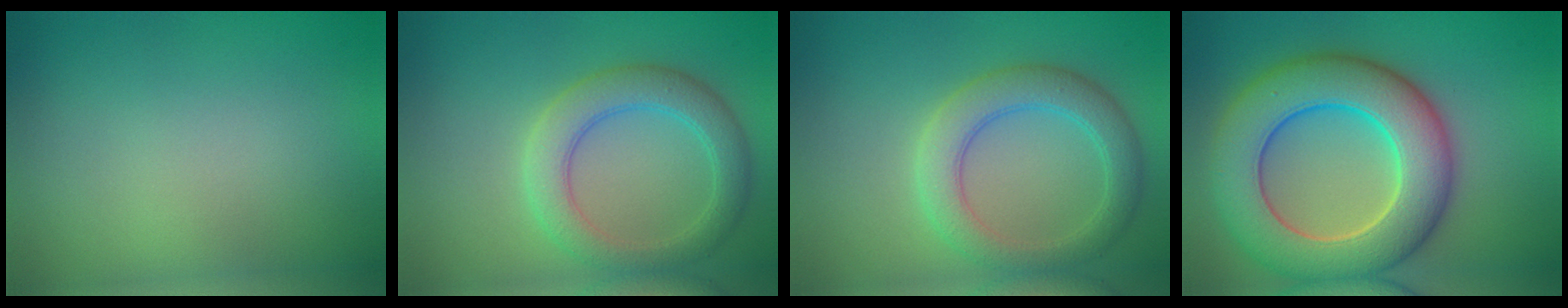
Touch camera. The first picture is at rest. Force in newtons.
{"total": 4.3, "press": 4.3, "slide": 0.2}
{"total": 4.3, "press": 4.3, "slide": 0.2}
{"total": 10.8, "press": 10.7, "slide": 0.8}